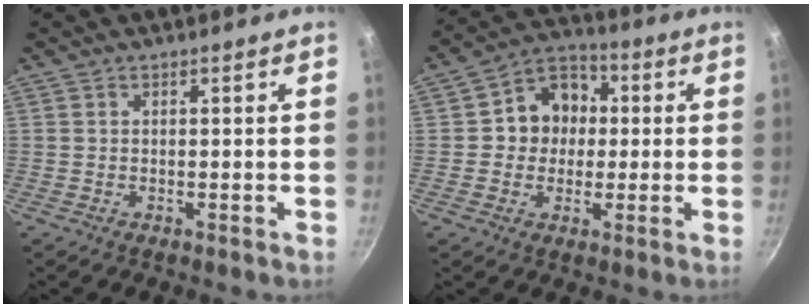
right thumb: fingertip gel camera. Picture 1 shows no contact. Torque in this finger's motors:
{"motor_torque": [0.15, -0.22, -0.28, -0.01, 0.20]}